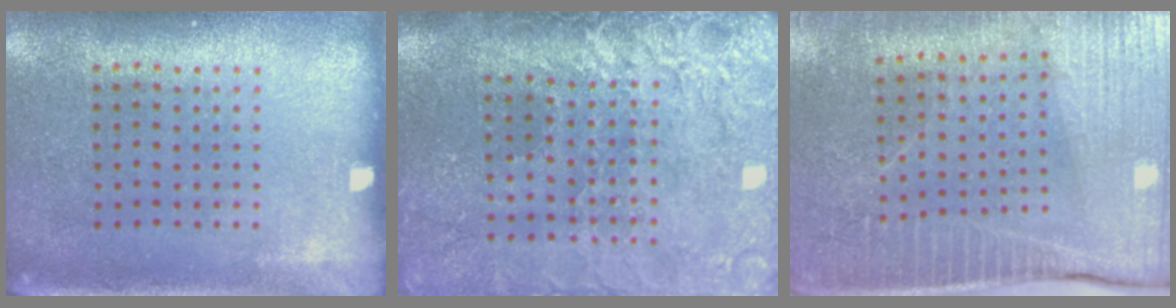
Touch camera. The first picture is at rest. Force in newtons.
{"total": 4.3, "press": 3.6, "slide": 2.3}
{"total": 3.6, "press": 3.5, "slide": 0.6}